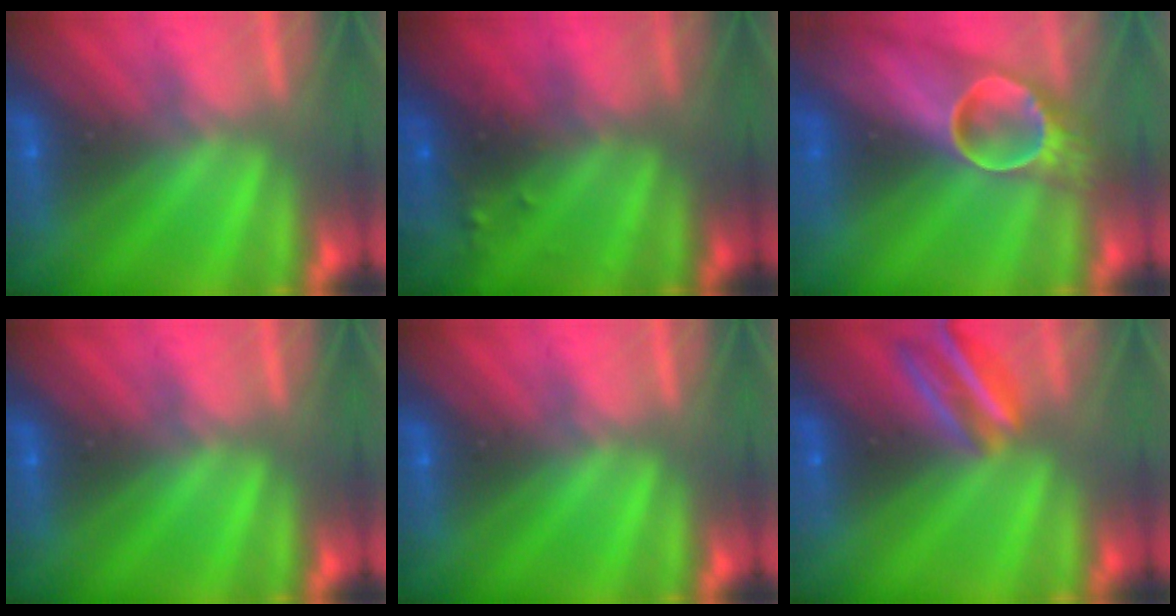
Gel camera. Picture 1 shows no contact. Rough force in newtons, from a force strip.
{"total": 7.6}
{"total": 6.9}
{"total": 0.0}
{"total": 0.0}
{"total": 6.4}